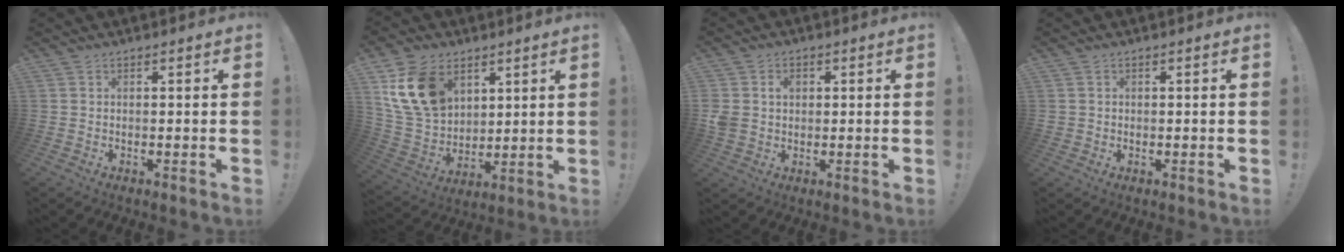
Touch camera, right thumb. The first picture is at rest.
{"total": 16.8, "force": [7.6, 11.6, 9.6], "torque": [-0.179, -0.027, 0.150]}
{"total": 4.7, "force": [0.6, 4.0, 2.4], "torque": [-0.043, 0.006, 0.013]}
{"total": 1.1, "force": [0.0, 1.1, 0.1], "torque": [-0.008, 0.005, 0.002]}